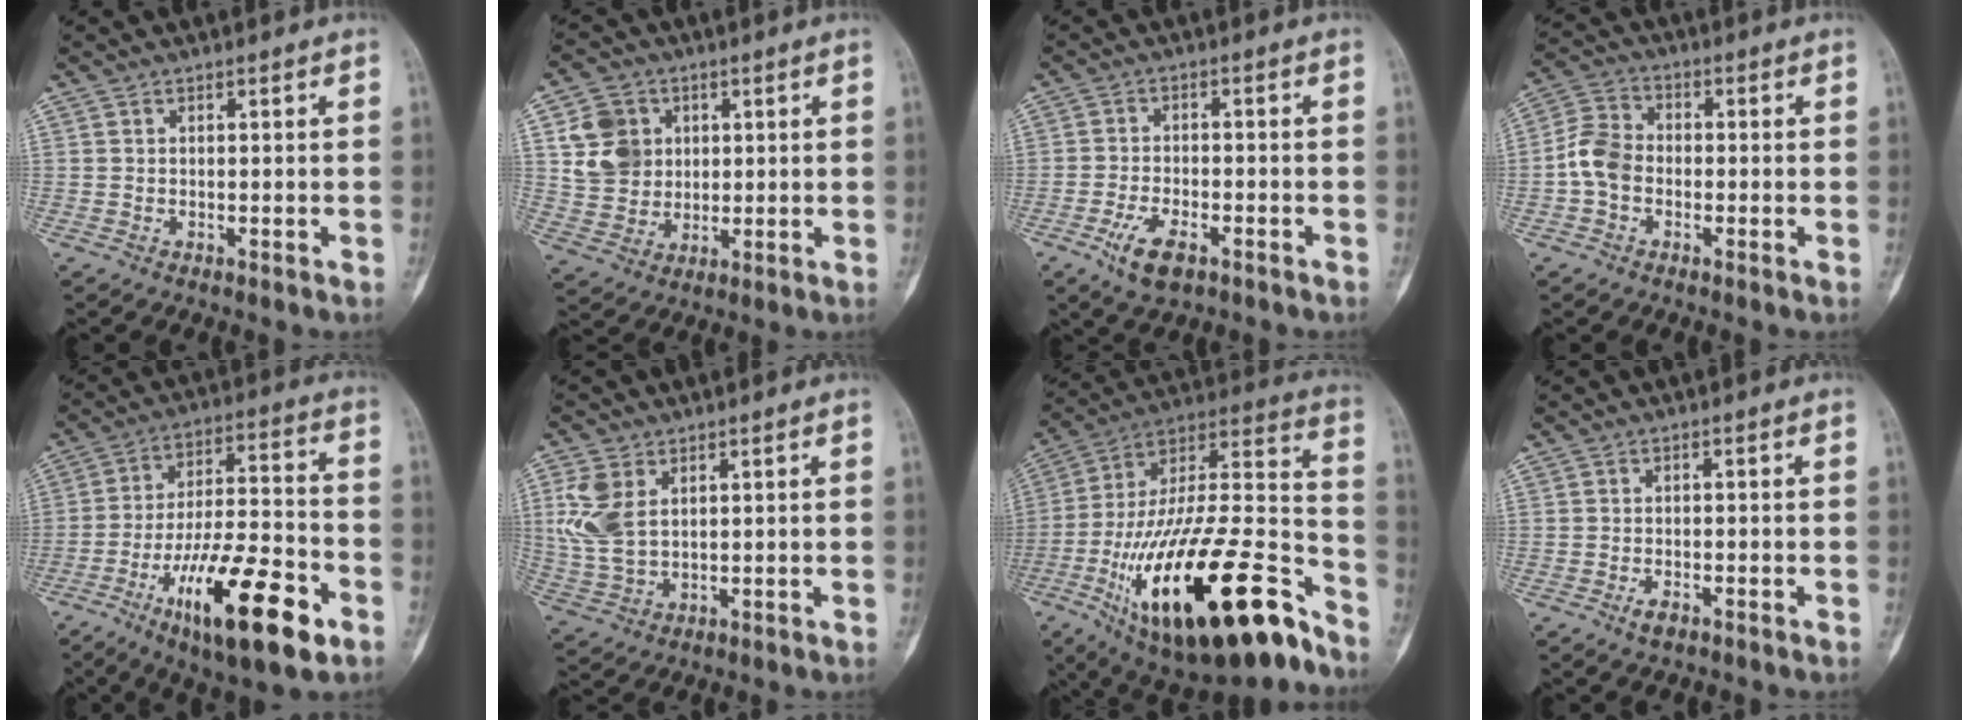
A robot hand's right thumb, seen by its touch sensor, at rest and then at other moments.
{"total": 10.1, "force": [2.4, 8.8, 4.3], "torque": [-0.048, -0.003, 0.049]}
{"total": 6.6, "force": [-3.5, 3.0, 4.7], "torque": [-0.089, 0.012, -0.059]}
{"total": 6.9, "force": [-1.5, 5.2, 4.2], "torque": [-0.076, 0.023, -0.043]}
{"total": 21.6, "force": [-10.2, 6.4, 17.9], "torque": [-0.300, 0.048, -0.163]}
{"total": 8.7, "force": [2.4, 5.6, 6.2], "torque": [-0.135, -0.003, 0.057]}
{"total": 35.9, "force": [-17.9, 12.7, 28.5], "torque": [-0.460, 0.064, -0.290]}
{"total": 2.1, "force": [-1.2, 0.9, 1.4], "torque": [-0.027, 0.005, -0.021]}